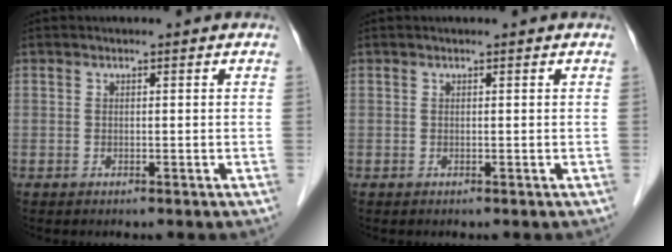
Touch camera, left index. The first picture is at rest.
{"total": 0.0}